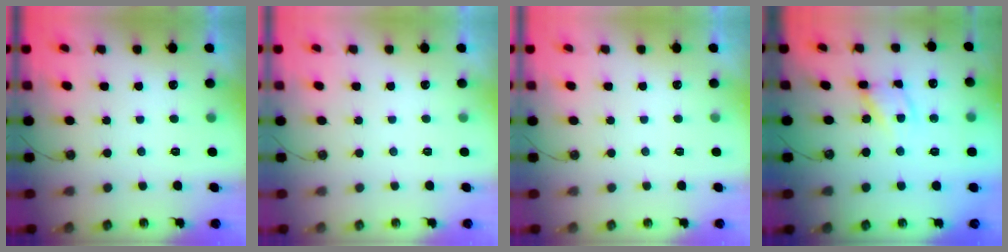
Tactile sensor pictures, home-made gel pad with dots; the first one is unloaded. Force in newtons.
{"total": 0.0}
{"total": 0.0}
{"total": 9.3, "press": 9.2, "slide": 0.7}